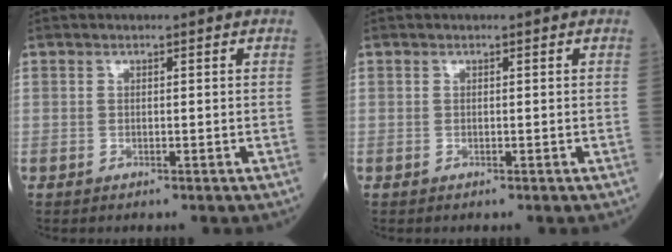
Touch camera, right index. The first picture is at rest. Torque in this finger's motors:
{"motor_torque": [0.01, -0.01, -0.03, -0.01]}